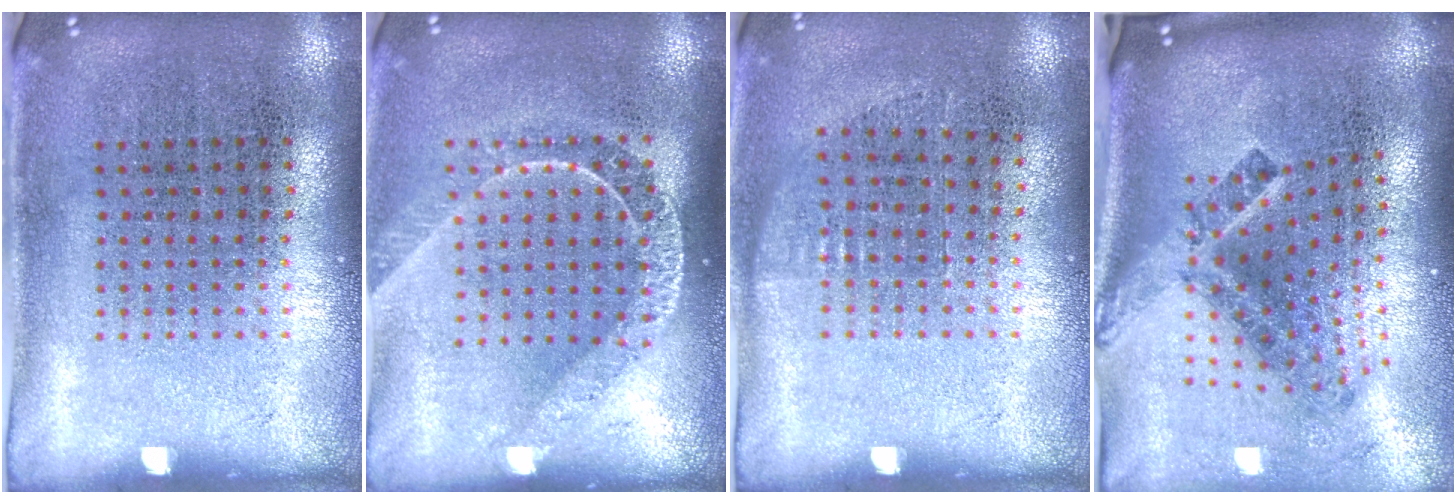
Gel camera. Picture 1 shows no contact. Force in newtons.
{"total": 1.6, "press": 1.4, "slide": 0.8}
{"total": 0.7, "press": 0.6, "slide": 0.3}
{"total": 3.0, "press": 1.7, "slide": 2.4}